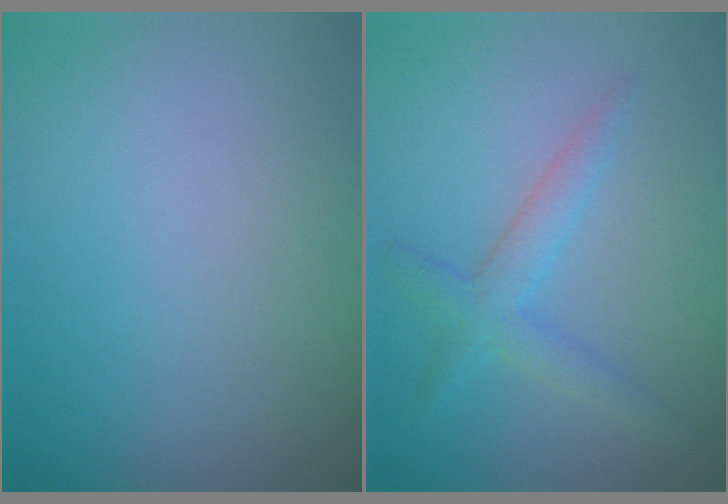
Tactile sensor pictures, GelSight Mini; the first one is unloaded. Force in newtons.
{"total": 2.4, "press": 2.4, "slide": 0.2}